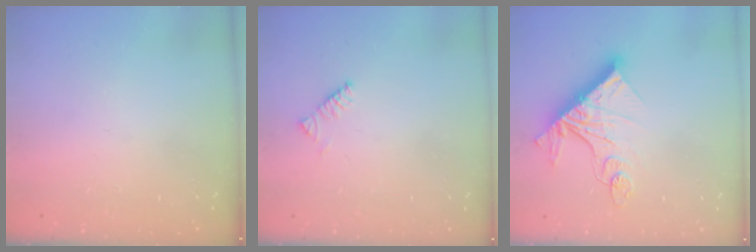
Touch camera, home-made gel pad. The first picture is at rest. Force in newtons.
{"total": 2.9, "press": 2.9, "slide": 0.5}
{"total": 15.4, "press": 15.3, "slide": 0.9}